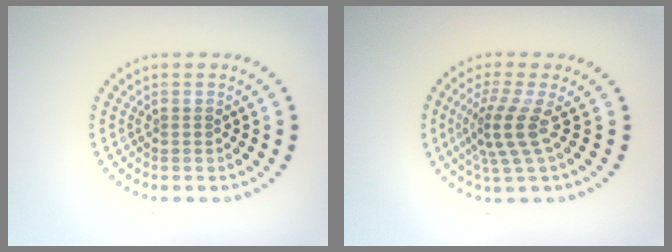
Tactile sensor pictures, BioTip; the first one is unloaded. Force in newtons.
{"total": 3.4, "press": 2.4, "slide": 2.5}